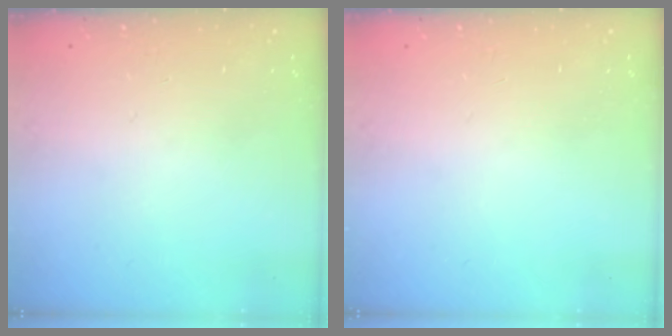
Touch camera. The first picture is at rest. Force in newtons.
{"total": 0.0}